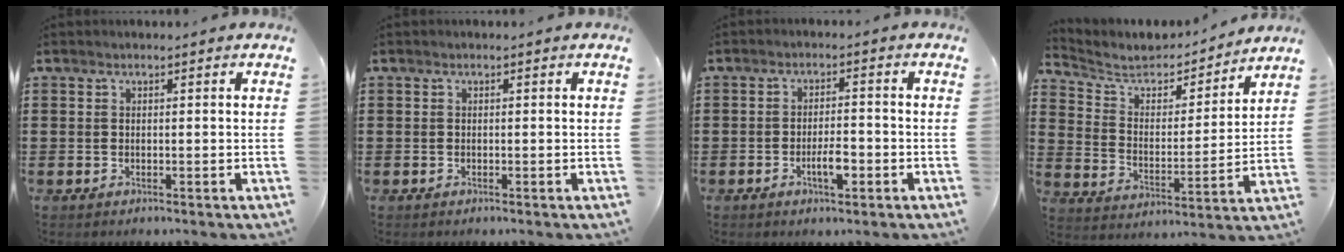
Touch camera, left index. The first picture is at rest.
{"total": 0.0}
{"total": 4.1, "force": [-1.6, 1.5, 3.5], "torque": [-0.059, 0.007, -0.027]}
{"total": 6.1, "force": [5.6, 1.8, 1.7], "torque": [-0.064, -0.042, 0.091]}